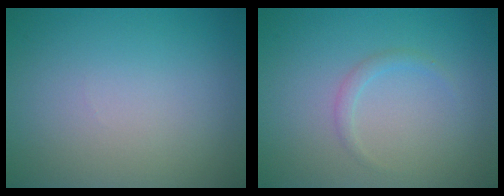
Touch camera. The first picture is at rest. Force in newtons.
{"total": 1.0, "press": 1.0, "slide": 0.0}